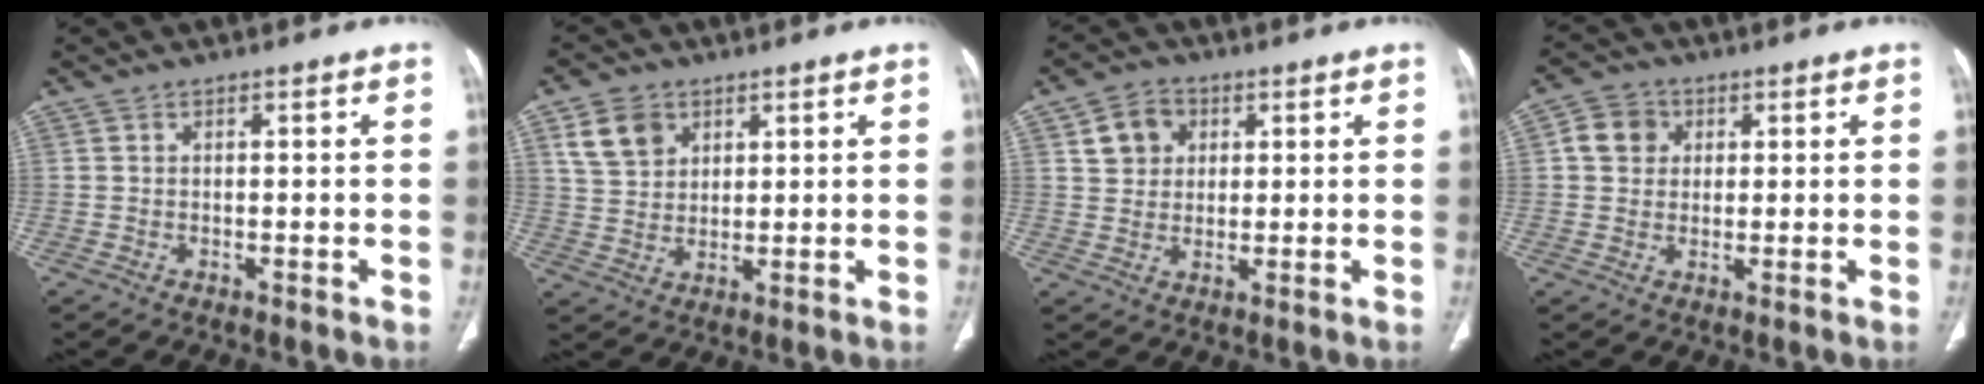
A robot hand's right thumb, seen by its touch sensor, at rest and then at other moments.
{"total": 7.5, "force": [3.6, 5.6, 3.4], "torque": [-0.045, -0.010, 0.074]}
{"total": 6.2, "force": [2.2, 5.2, 2.5], "torque": [-0.018, -0.001, 0.038]}
{"total": 5.6, "force": [1.4, 5.0, 2.2], "torque": [-0.023, 0.006, 0.021]}